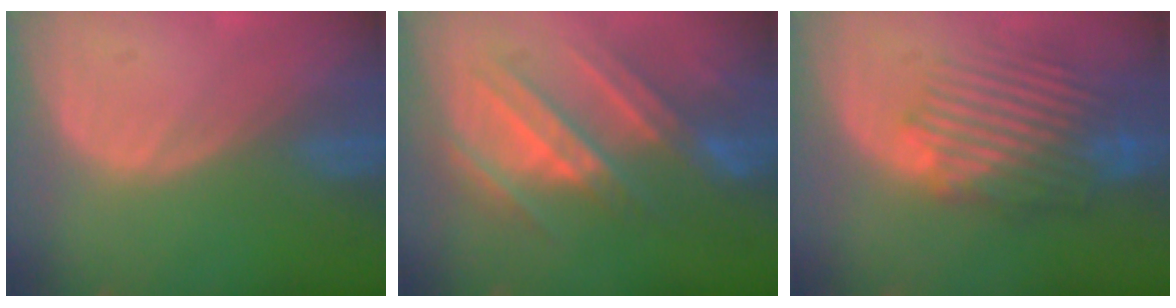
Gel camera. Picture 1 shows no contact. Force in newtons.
{"total": 8.9, "press": 8.9, "slide": 0.6}
{"total": 10.2, "press": 9.1, "slide": 4.5}